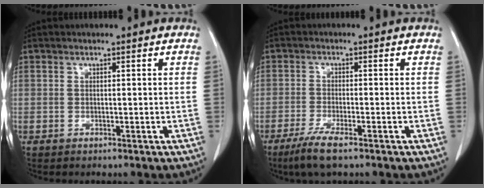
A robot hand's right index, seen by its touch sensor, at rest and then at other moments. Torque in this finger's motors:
{"motor_torque": [0.38, -0.34, 0.23, 0.08]}